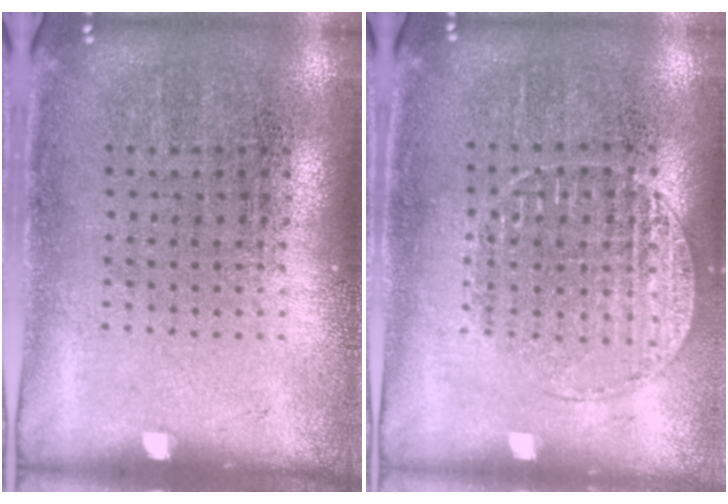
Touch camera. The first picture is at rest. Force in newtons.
{"total": 1.1, "press": 1.1, "slide": 0.4}